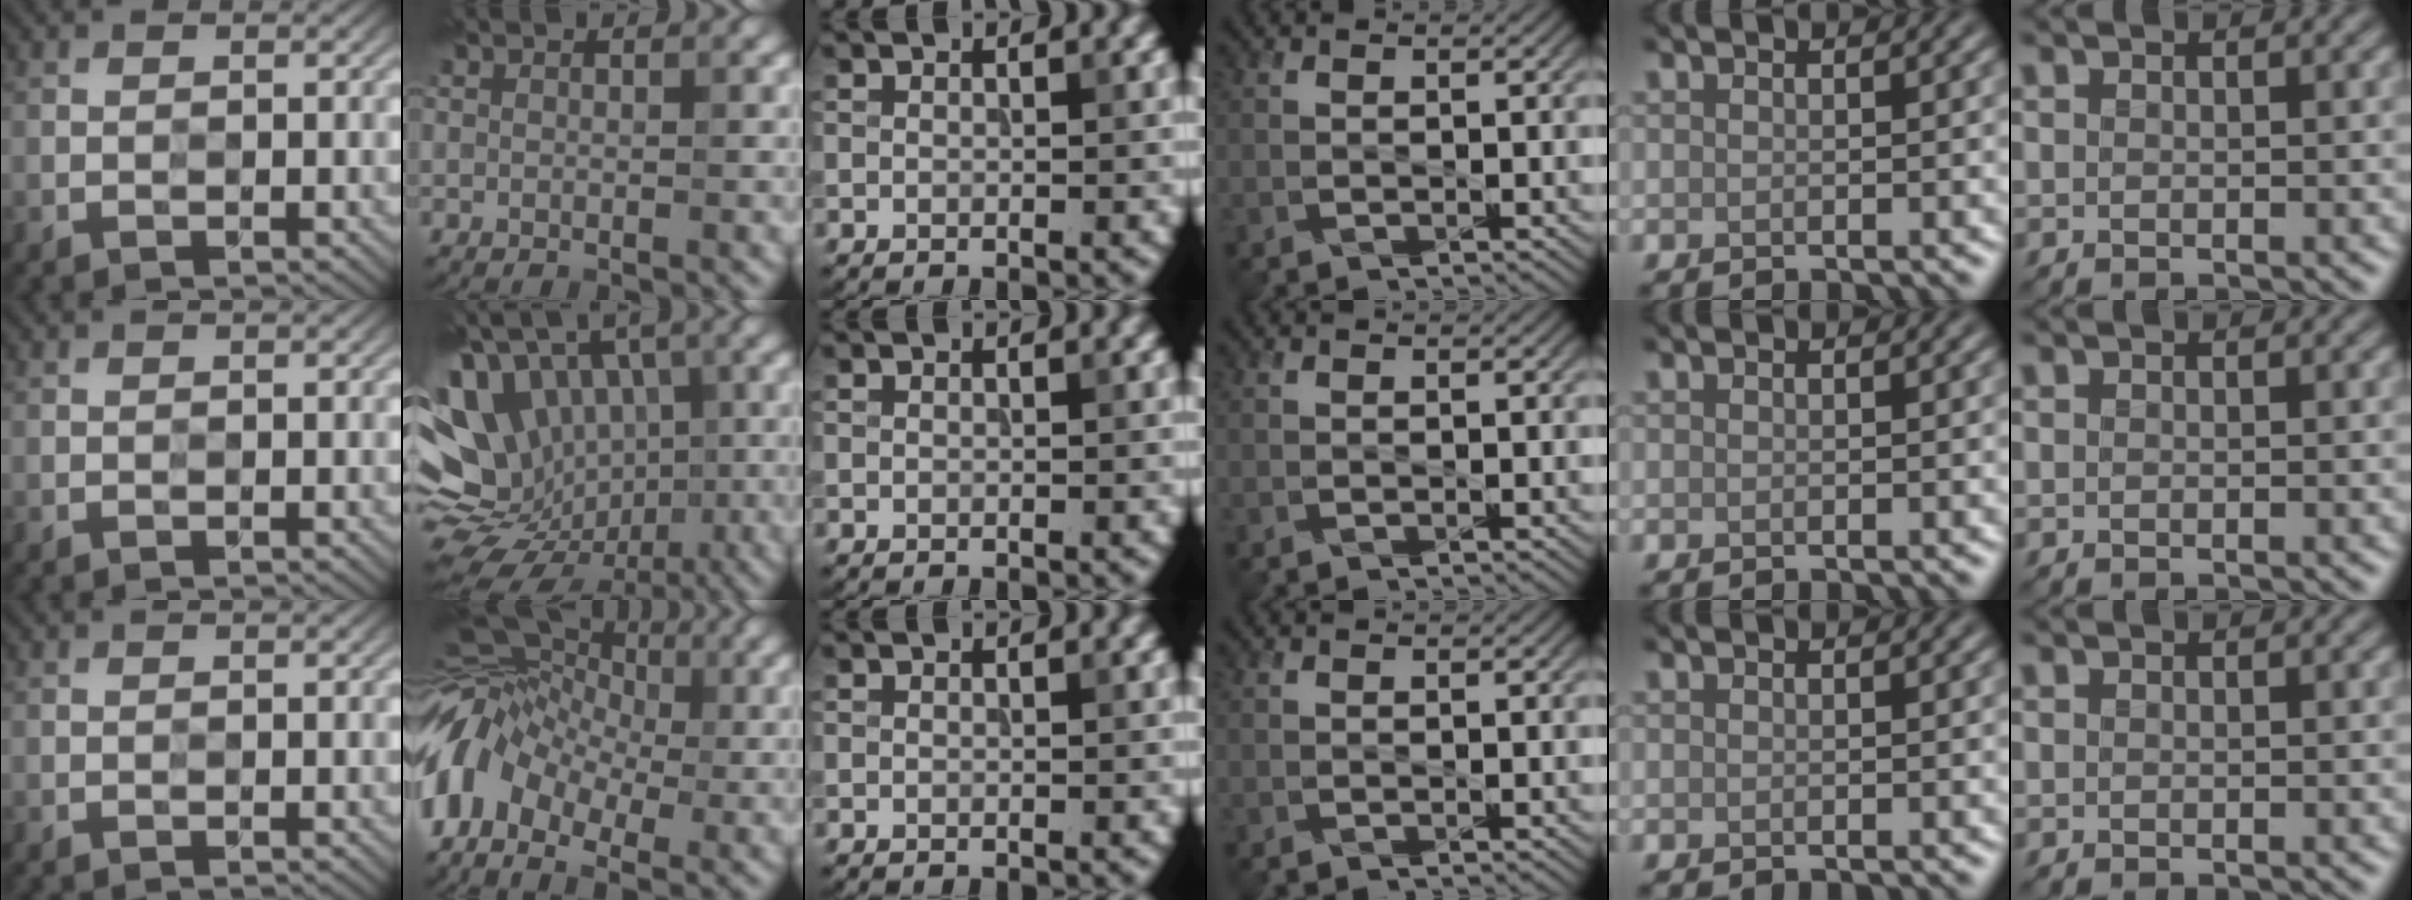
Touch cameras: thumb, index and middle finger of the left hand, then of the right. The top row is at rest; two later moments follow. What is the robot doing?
{"motion": "press", "object": "sticky note"}